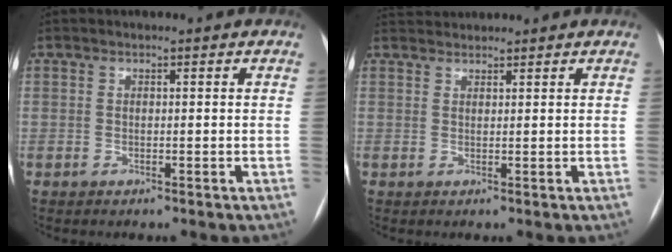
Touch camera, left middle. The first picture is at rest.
{"total": 2.4, "force": [2.4, 0.0, -0.2], "torque": [-0.004, 0.026, 0.051]}